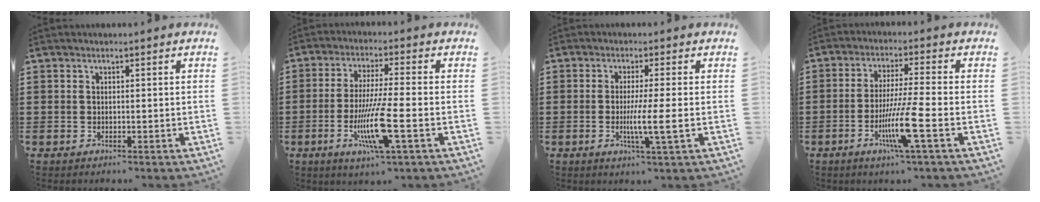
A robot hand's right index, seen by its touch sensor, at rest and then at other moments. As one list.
[{"total": 10.8, "force": [-3.3, 1.1, 10.2], "torque": [-0.206, -0.020, -0.065]}, {"total": 5.8, "force": [-1.0, -0.2, 5.8], "torque": [-0.100, -0.014, -0.018]}, {"total": 9.2, "force": [-3.5, -0.1, 8.5], "torque": [-0.166, -0.020, -0.067]}]